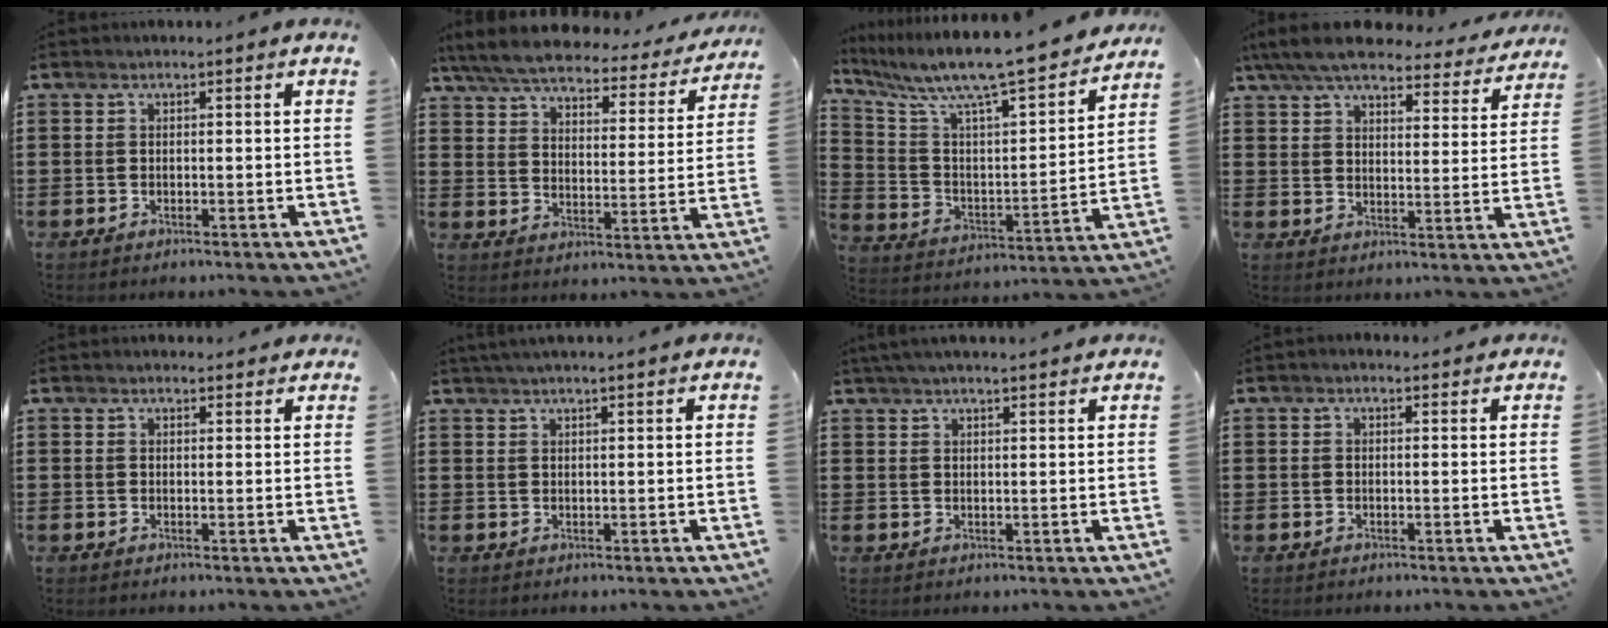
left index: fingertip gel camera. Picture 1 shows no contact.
{"total": 6.2, "force": [5.7, 0.9, 2.2], "torque": [-0.069, -0.033, 0.097]}
{"total": 10.4, "force": [8.9, 0.5, 5.4], "torque": [-0.134, -0.074, 0.142]}
{"total": 7.9, "force": [7.1, 1.3, 3.2], "torque": [-0.089, -0.029, 0.128]}
{"total": 1.7, "force": [1.6, 0.4, 0.1], "torque": [-0.004, 0.002, 0.033]}
{"total": 1.9, "force": [1.8, -0.2, 0.8], "torque": [-0.018, 0.003, 0.034]}
{"total": 2.6, "force": [2.4, -0.2, 0.8], "torque": [-0.021, -0.001, 0.046]}
{"total": 0.7, "force": [0.5, 0.4, 0.3], "torque": [-0.008, 0.004, 0.010]}